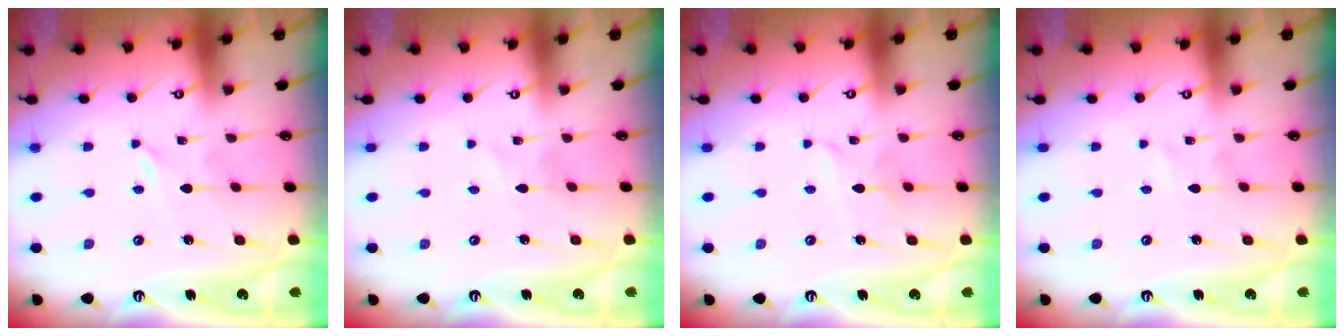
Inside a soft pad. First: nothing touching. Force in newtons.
{"total": 1.8, "press": 1.7, "slide": 0.2}
{"total": 2.4, "press": 2.4, "slide": 0.3}
{"total": 2.6, "press": 2.5, "slide": 0.4}